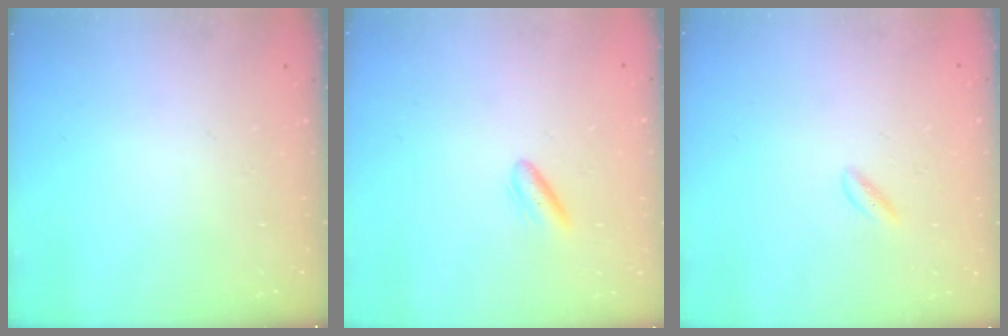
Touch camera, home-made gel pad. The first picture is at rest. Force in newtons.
{"total": 3.7, "press": 3.4, "slide": 1.4}
{"total": 1.4, "press": 1.1, "slide": 0.8}